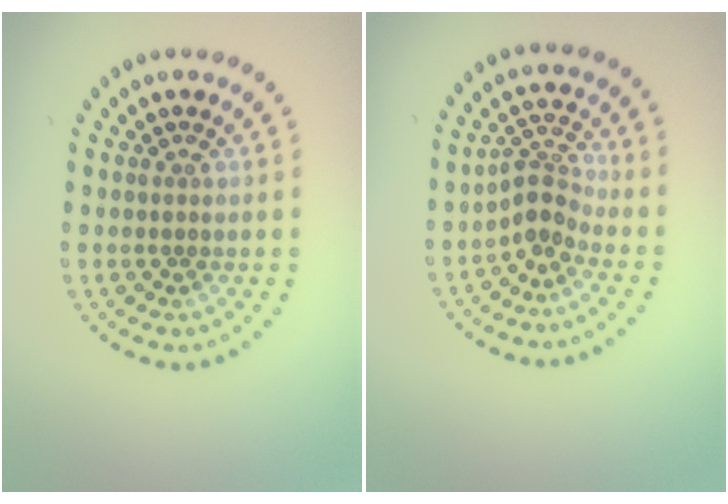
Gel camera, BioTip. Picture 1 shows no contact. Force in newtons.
{"total": 2.6, "press": 1.8, "slide": 1.9}